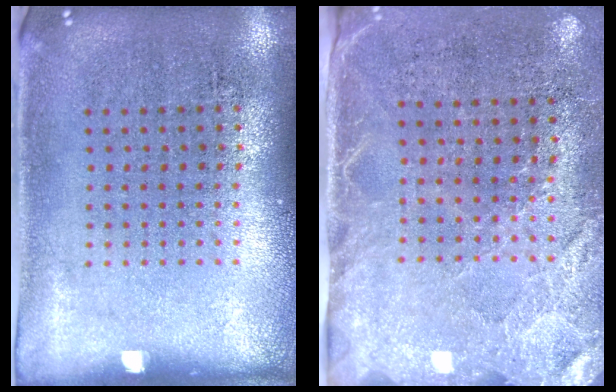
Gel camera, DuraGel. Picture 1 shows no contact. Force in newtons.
{"total": 2.7, "press": 2.3, "slide": 1.3}